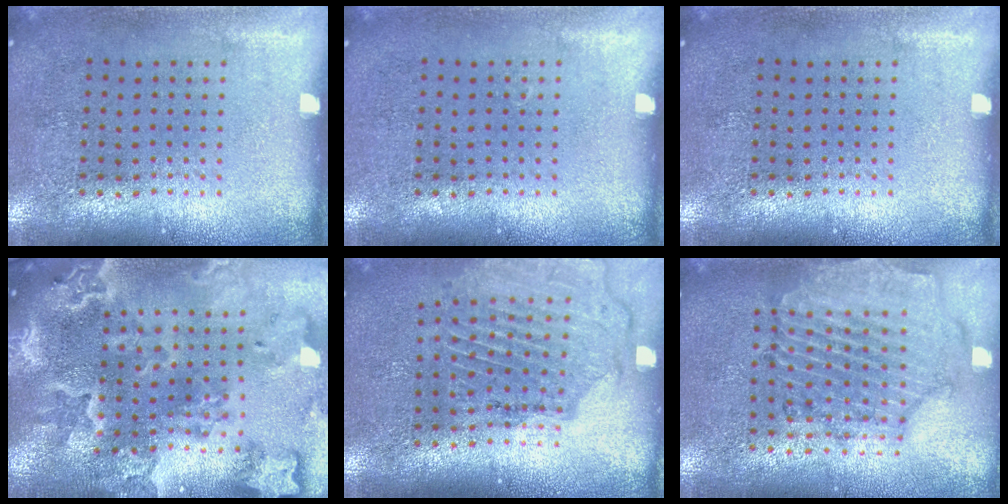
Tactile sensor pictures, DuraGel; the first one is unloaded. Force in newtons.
{"total": 0.0}
{"total": 0.0}
{"total": 4.7, "press": 3.8, "slide": 2.8}
{"total": 1.6, "press": 1.6, "slide": 0.2}
{"total": 1.0, "press": 1.0, "slide": 0.3}